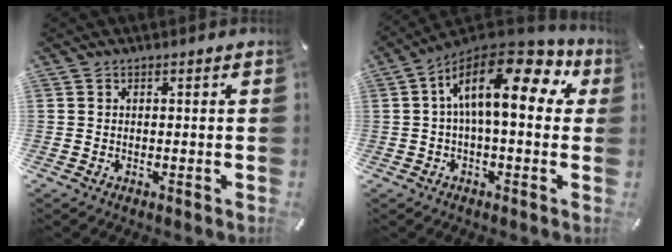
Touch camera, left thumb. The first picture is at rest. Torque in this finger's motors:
{"motor_torque": [0.54, 1.51, 1.71, -1.06, 0.48]}